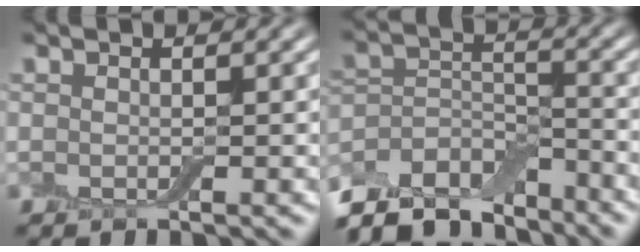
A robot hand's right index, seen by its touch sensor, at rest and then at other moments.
{"total": 8.7, "force": [-7.3, 3.6, 3.1], "torque": [-0.057, 0.004, -0.135]}